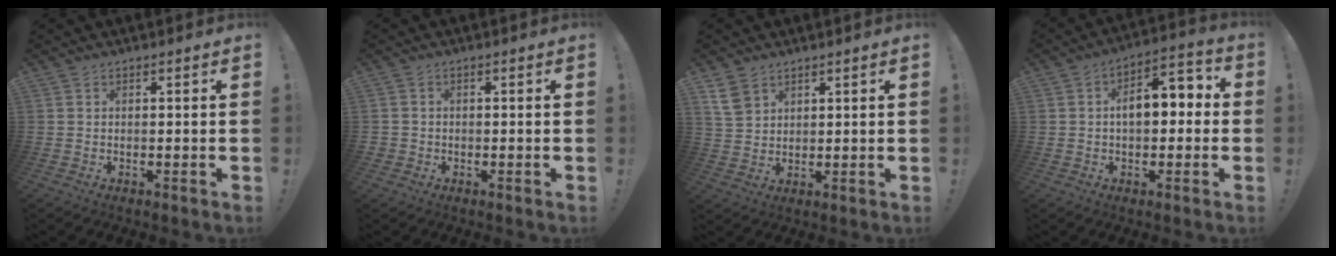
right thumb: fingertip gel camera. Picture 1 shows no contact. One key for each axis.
{"total": 1.5, "fx": -0.5, "fy": 1.2, "fz": 0.6, "tx": -0.010, "ty": 0.003, "tz": -0.009}
{"total": 6.1, "fx": 3.9, "fy": 4.0, "fz": 2.5, "tx": -0.035, "ty": -0.017, "tz": 0.076}
{"total": 9.5, "fx": 0.2, "fy": 5.5, "fz": 7.8, "tx": -0.107, "ty": 0.009, "tz": 0.002}